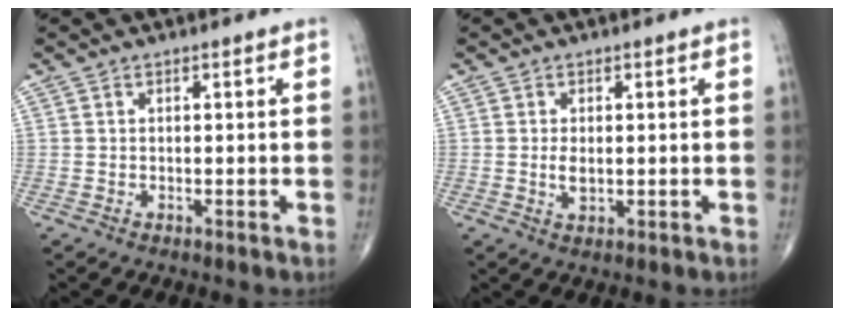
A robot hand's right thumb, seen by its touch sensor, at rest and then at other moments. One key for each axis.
{"total": 2.3, "fx": 0.0, "fy": 1.2, "fz": 2.0, "tx": -0.039, "ty": -0.005, "tz": 0.001}